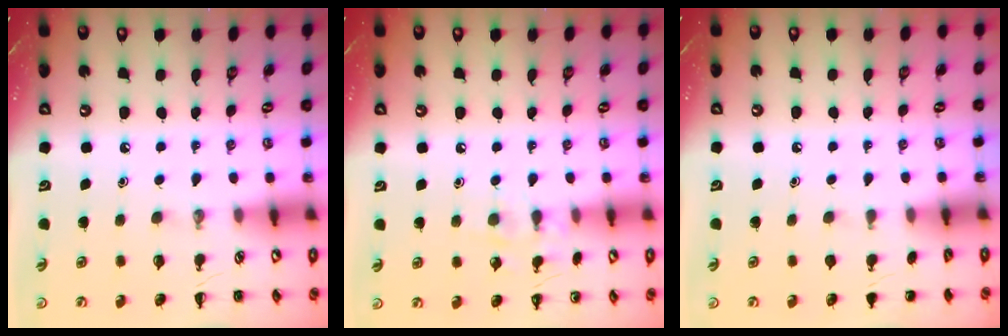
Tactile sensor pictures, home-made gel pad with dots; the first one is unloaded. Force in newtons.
{"total": 6.7, "press": 6.5, "slide": 1.5}
{"total": 1.1, "press": 1.0, "slide": 0.2}